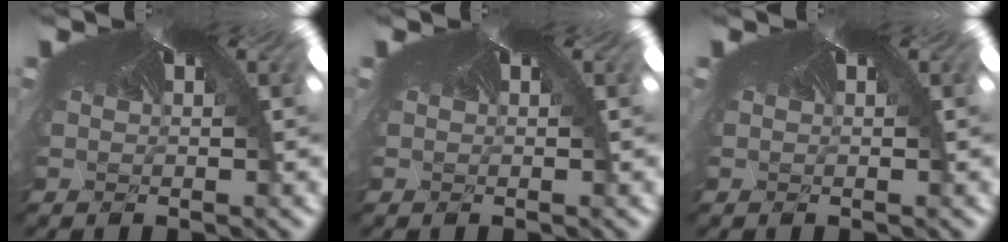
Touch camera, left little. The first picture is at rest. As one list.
[{"total": 0.0}, {"total": 0.0}]